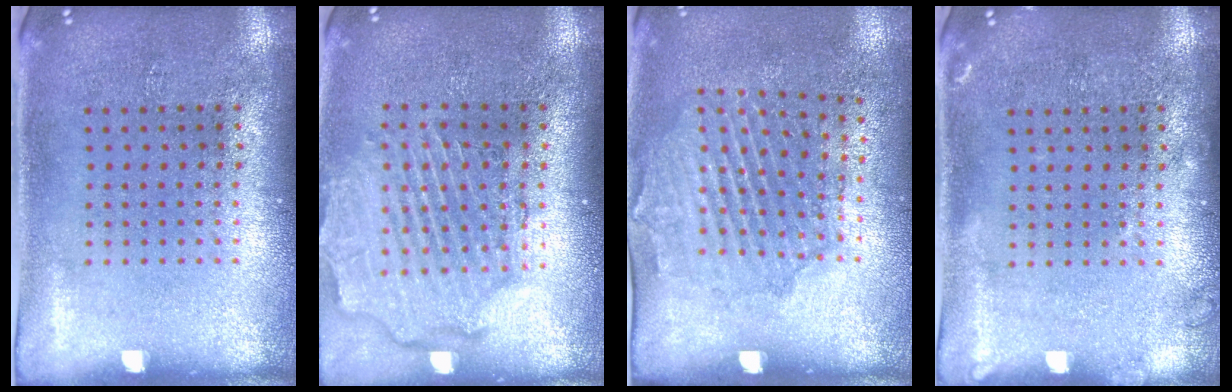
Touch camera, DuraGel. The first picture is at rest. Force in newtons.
{"total": 2.6, "press": 2.2, "slide": 1.3}
{"total": 1.6, "press": 1.4, "slide": 0.7}
{"total": 1.0, "press": 1.0, "slide": 0.3}